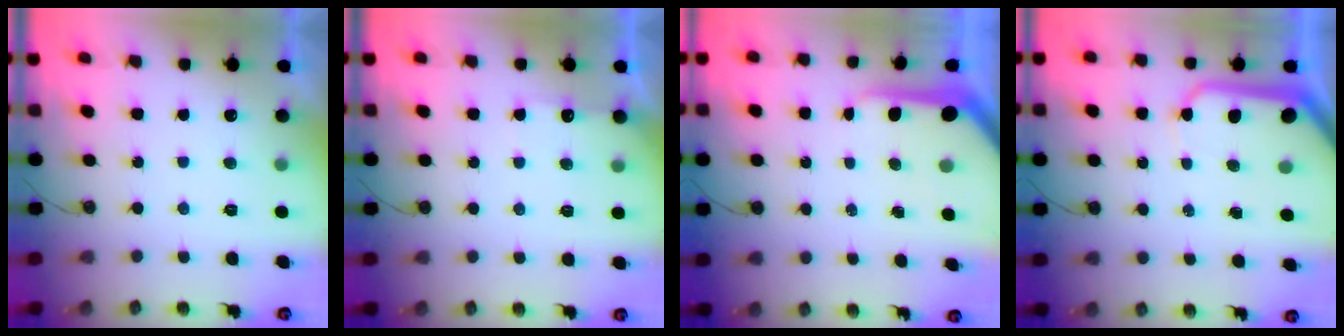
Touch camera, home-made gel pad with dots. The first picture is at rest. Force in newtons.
{"total": 4.3, "press": 4.2, "slide": 0.6}
{"total": 9.8, "press": 9.8, "slide": 1.0}
{"total": 13.0, "press": 12.9, "slide": 1.5}